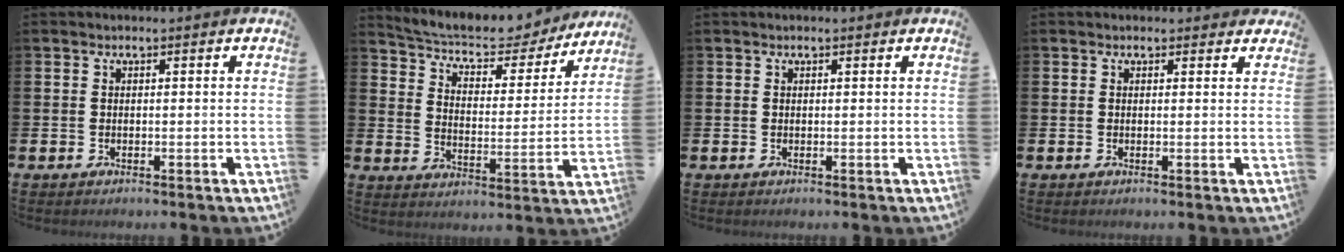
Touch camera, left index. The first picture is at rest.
{"total": 6.8, "force": [6.3, 1.8, 1.7], "torque": [-0.063, -0.048, 0.104]}
{"total": 0.0}
{"total": 0.9, "force": [0.5, 0.7, 0.1], "torque": [0.007, 0.006, 0.007]}